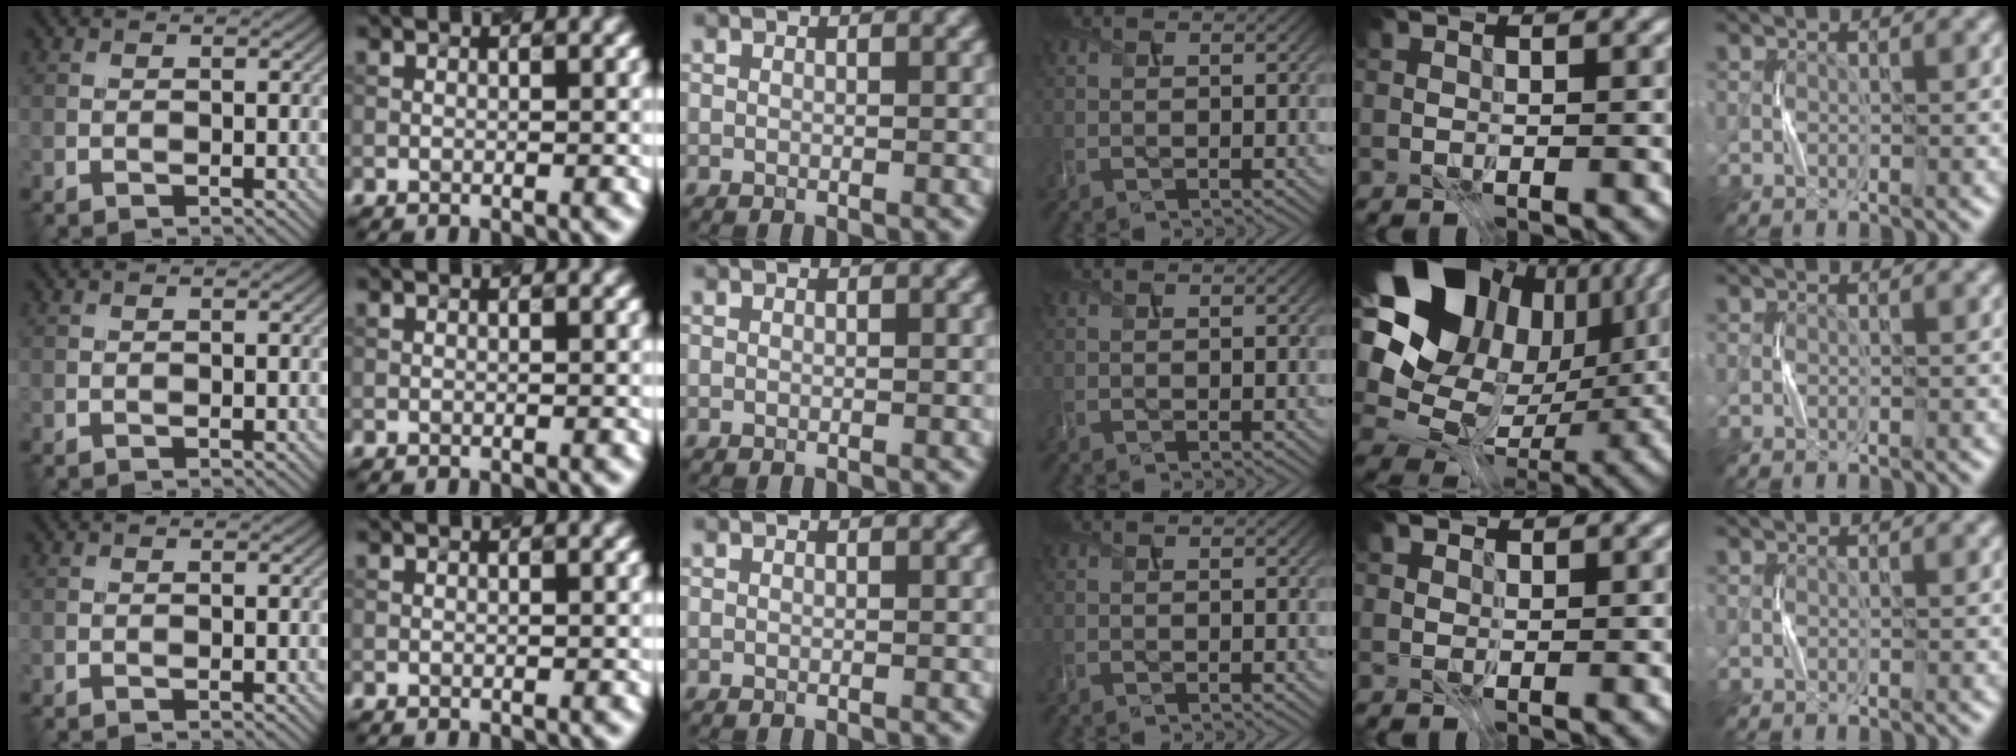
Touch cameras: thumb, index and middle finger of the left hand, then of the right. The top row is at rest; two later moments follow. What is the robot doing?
{"motion": "press", "object": "joystick"}